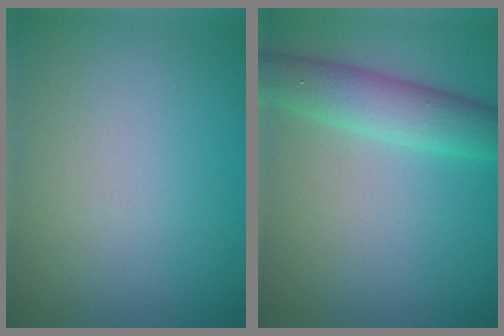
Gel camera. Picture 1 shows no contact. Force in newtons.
{"total": 4.7, "press": 4.7, "slide": 0.2}